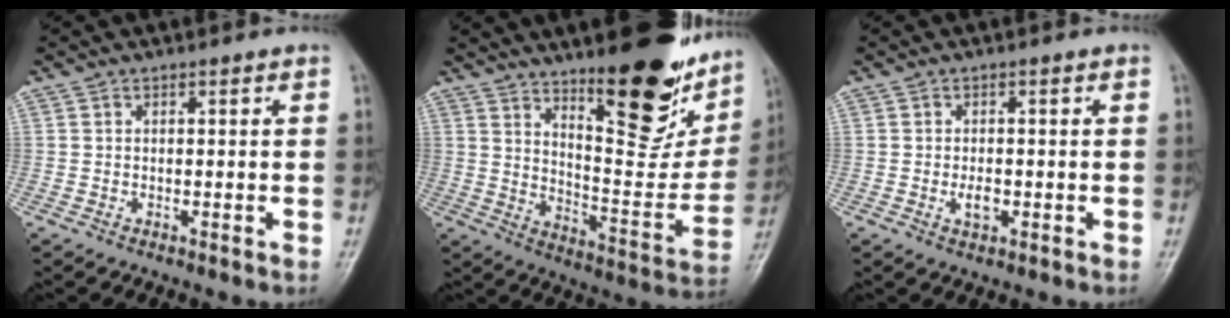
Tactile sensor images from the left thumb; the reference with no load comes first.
{"total": 23.4, "force": [15.0, 7.6, 16.2], "torque": [-0.178, -0.092, 0.227]}
{"total": 2.5, "force": [-0.6, 1.4, 2.0], "torque": [-0.033, 0.000, -0.009]}